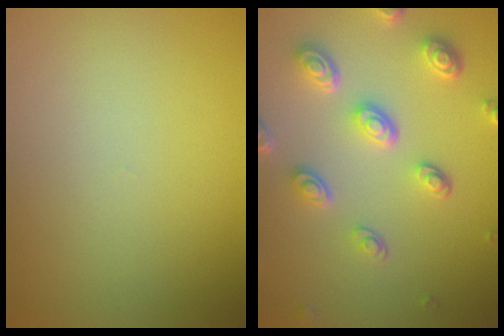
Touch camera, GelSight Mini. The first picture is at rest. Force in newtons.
{"total": 5.3, "press": 3.9, "slide": 3.6}